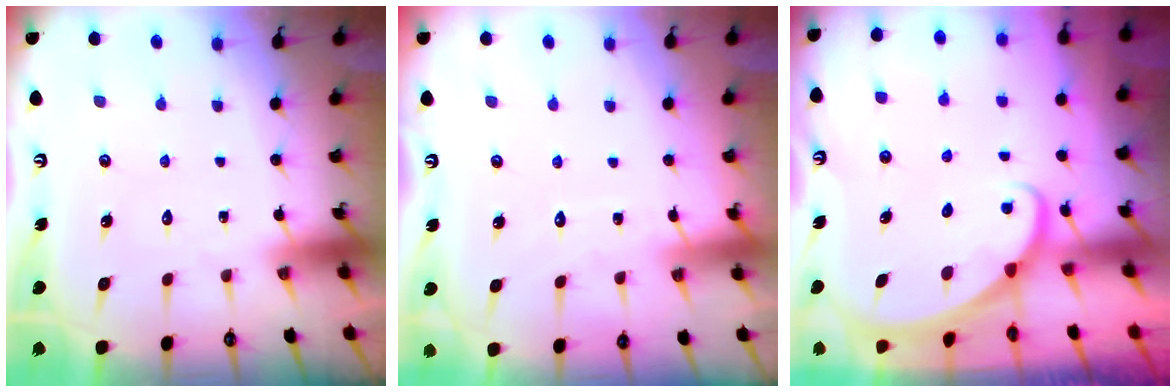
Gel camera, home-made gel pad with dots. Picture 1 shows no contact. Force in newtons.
{"total": 3.8, "press": 3.8, "slide": 0.5}
{"total": 1.7, "press": 1.7, "slide": 0.1}